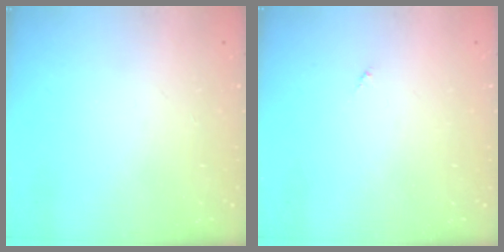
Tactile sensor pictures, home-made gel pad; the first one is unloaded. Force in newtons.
{"total": 0.0}